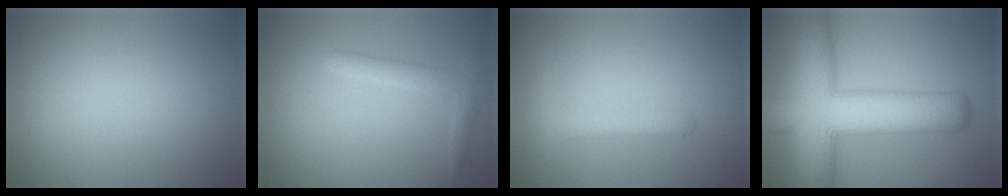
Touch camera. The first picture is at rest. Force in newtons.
{"total": 2.1, "press": 2.1, "slide": 0.0}
{"total": 1.7, "press": 1.7, "slide": 0.1}
{"total": 11.1, "press": 11.1, "slide": 0.4}